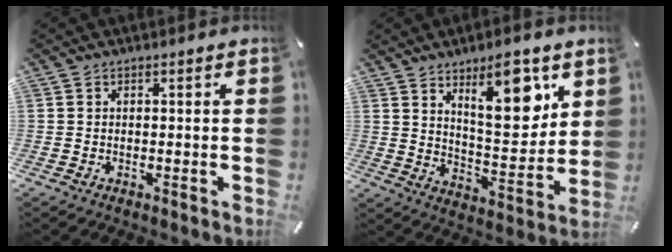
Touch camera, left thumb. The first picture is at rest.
{"total": 14.9, "force": [8.9, 5.9, 10.3], "torque": [-0.129, -0.057, 0.145]}